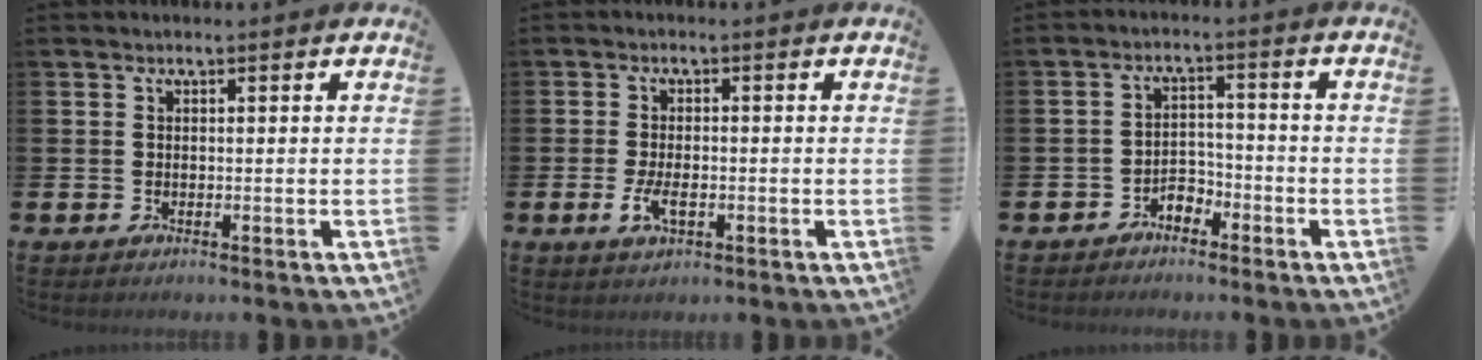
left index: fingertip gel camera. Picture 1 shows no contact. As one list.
[{"total": 3.2, "force": [-0.8, 1.4, 2.8], "torque": [-0.053, -0.002, -0.015]}, {"total": 2.8, "force": [-2.4, 1.2, 0.5], "torque": [-0.020, 0.010, -0.052]}]